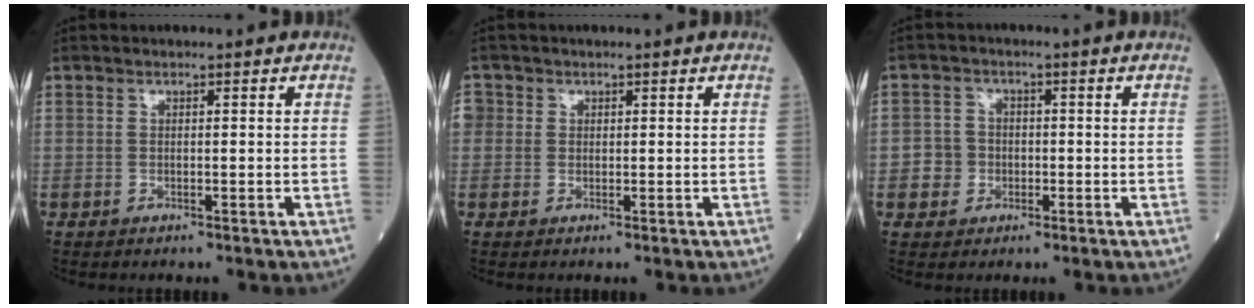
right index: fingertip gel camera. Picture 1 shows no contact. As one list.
[{"total": 2.5, "force": [0.3, 2.4, 0.6], "torque": [-0.009, 0.010, 0.006]}, {"total": 3.4, "force": [-0.9, 3.2, 0.8], "torque": [-0.011, 0.011, -0.015]}]